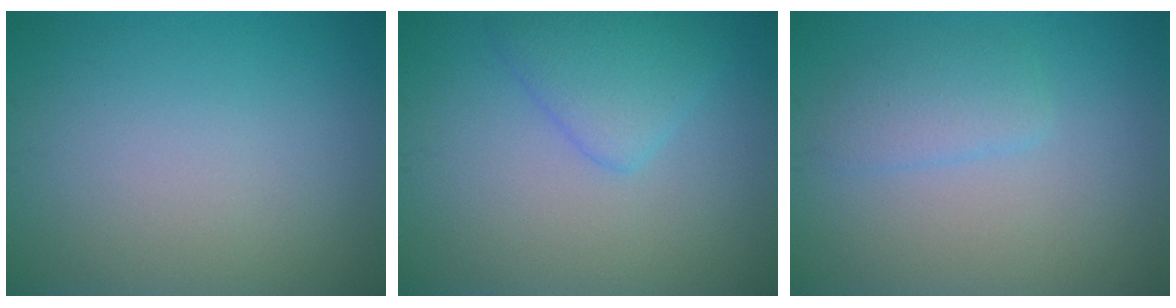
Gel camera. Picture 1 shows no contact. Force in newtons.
{"total": 3.1, "press": 3.1, "slide": 0.1}
{"total": 2.1, "press": 2.1, "slide": 0.1}